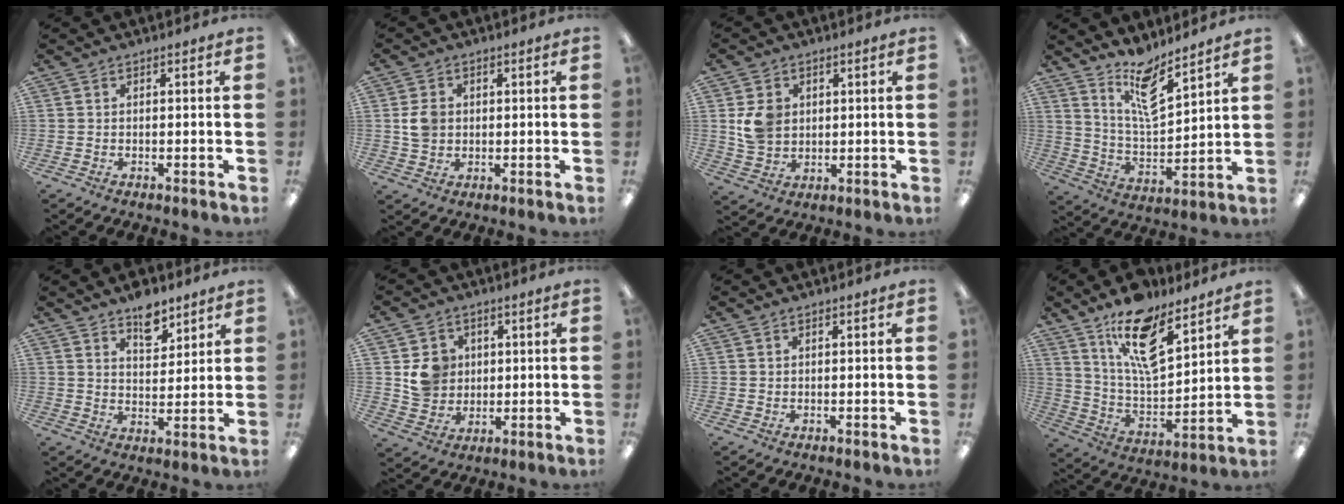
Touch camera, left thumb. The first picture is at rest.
{"total": 4.8, "force": [0.6, 4.1, 2.5], "torque": [-0.042, 0.007, 0.010]}
{"total": 7.1, "force": [1.8, 6.0, 3.2], "torque": [-0.047, 0.006, 0.037]}
{"total": 12.2, "force": [9.4, 3.7, 6.9], "torque": [-0.120, -0.057, 0.165]}
{"total": 8.0, "force": [5.9, 4.2, 3.4], "torque": [-0.029, -0.035, 0.100]}
{"total": 8.1, "force": [2.2, 7.5, 2.2], "torque": [-0.036, 0.003, 0.047]}
{"total": 0.6, "force": [0.5, 0.4, 0.1], "torque": [-0.003, 0.002, 0.009]}
{"total": 16.3, "force": [11.4, 6.5, 9.7], "torque": [-0.177, -0.056, 0.200]}